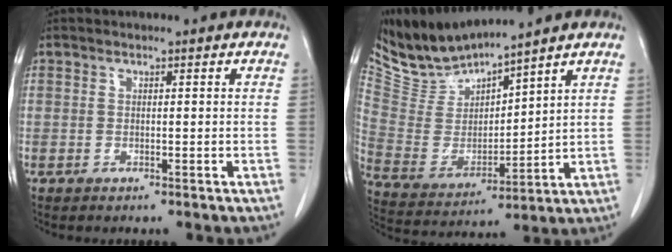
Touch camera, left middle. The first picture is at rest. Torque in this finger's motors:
{"motor_torque": [0.28, -0.31, -0.04, 0.00]}